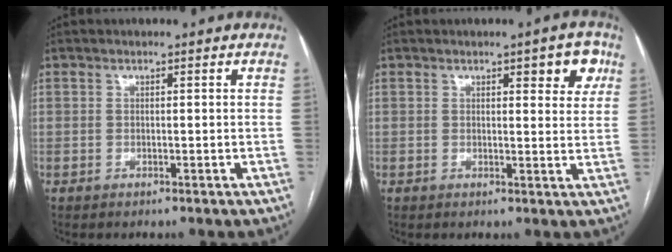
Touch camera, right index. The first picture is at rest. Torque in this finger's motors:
{"motor_torque": [0.46, 0.27, 0.12, 0.04]}